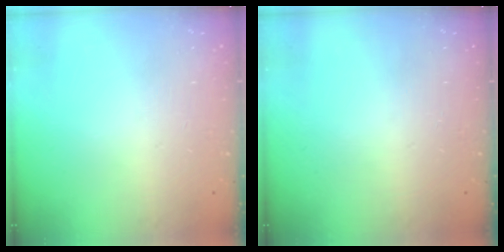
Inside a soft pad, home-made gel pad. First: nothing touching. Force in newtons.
{"total": 0.0}